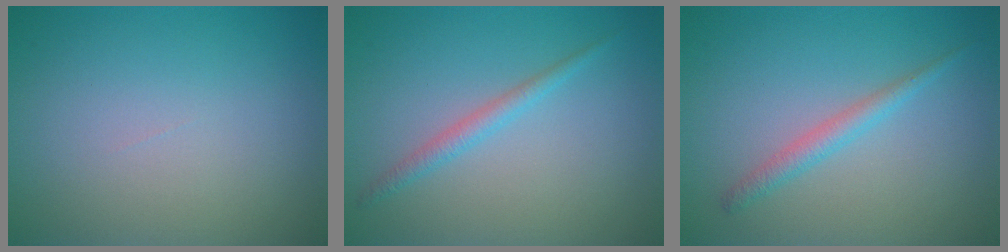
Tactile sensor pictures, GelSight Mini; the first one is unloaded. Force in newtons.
{"total": 1.5, "press": 1.5, "slide": 0.1}
{"total": 1.7, "press": 1.7, "slide": 0.1}